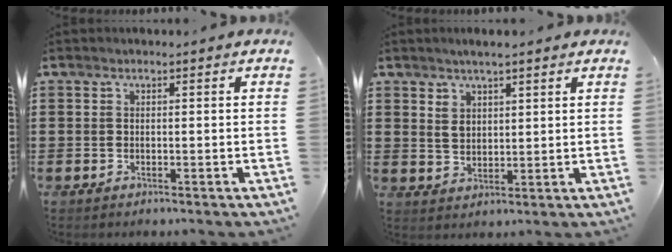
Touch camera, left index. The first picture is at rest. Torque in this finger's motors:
{"motor_torque": [1.60, -0.54, 0.52, 0.03]}